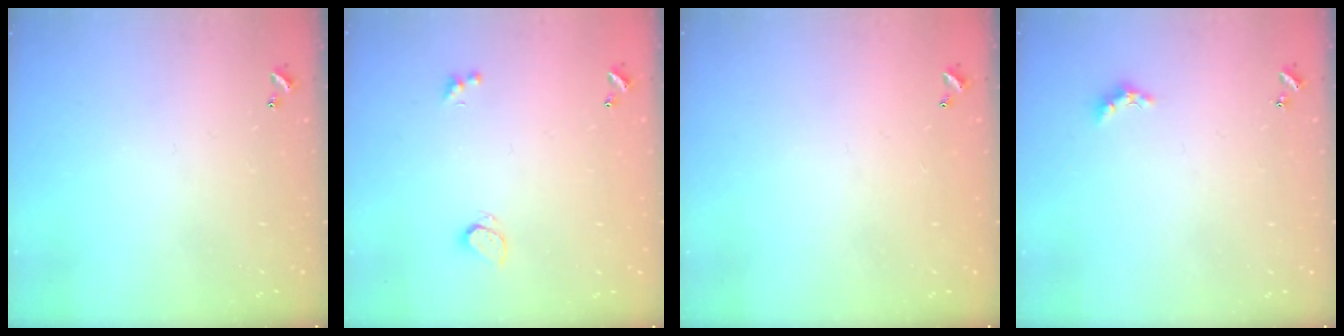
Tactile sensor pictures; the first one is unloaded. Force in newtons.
{"total": 0.9, "press": 0.7, "slide": 0.5}
{"total": 3.0, "press": 3.0, "slide": 0.1}
{"total": 1.7, "press": 1.6, "slide": 0.5}